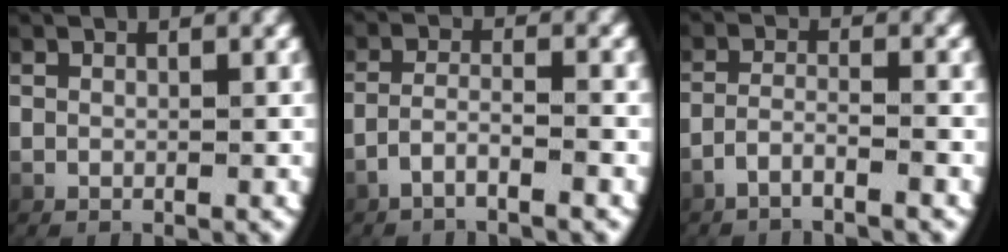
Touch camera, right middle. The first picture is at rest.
{"total": 2.5, "force": [-2.0, 0.2, 1.6], "torque": [-0.042, -0.009, -0.032]}
{"total": 2.5, "force": [-2.1, 0.1, 1.4], "torque": [-0.035, -0.007, -0.036]}